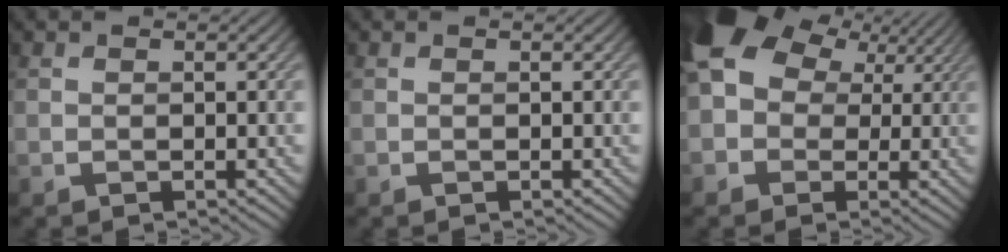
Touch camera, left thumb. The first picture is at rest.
{"total": 0.0}
{"total": 12.3, "force": [3.3, 9.8, 6.5], "torque": [-0.165, 0.029, 0.044]}